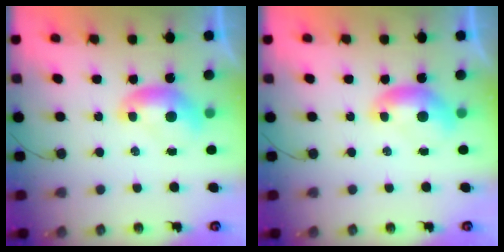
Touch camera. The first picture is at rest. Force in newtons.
{"total": 0.0}